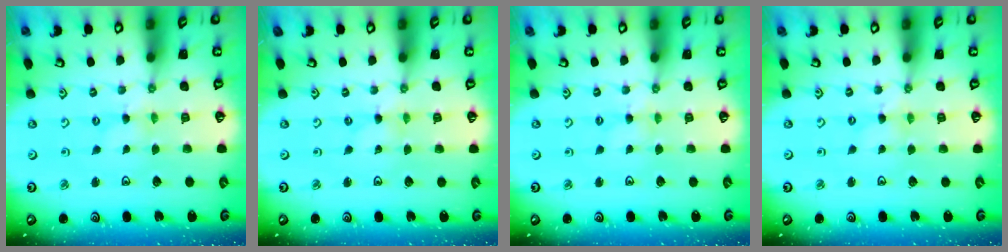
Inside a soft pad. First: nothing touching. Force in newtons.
{"total": 0.0}
{"total": 2.1, "press": 2.1, "slide": 0.4}
{"total": 0.8, "press": 0.7, "slide": 0.2}